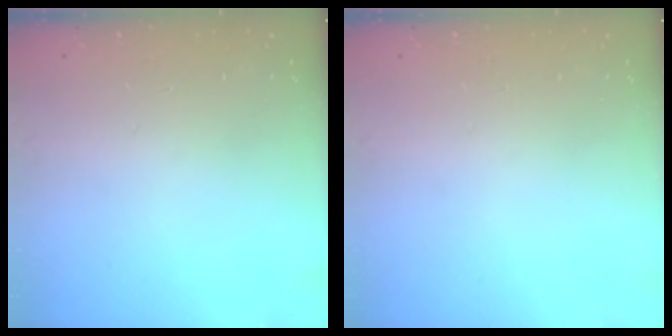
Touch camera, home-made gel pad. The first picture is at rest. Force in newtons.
{"total": 0.0}